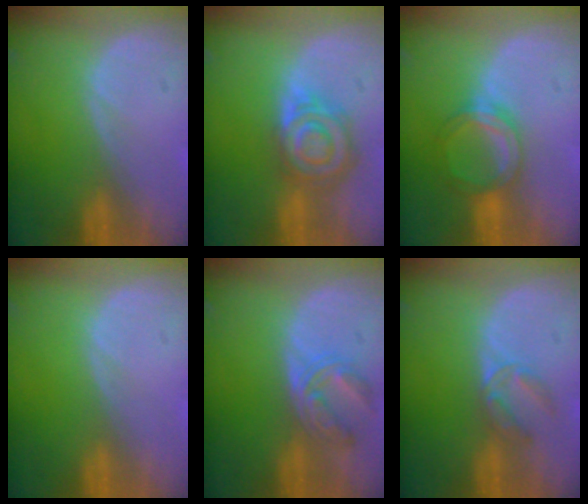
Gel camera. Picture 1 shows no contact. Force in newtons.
{"total": 7.9, "press": 7.1, "slide": 3.6}
{"total": 5.2, "press": 4.9, "slide": 1.5}
{"total": 0.0}
{"total": 5.4, "press": 5.1, "slide": 1.8}
{"total": 3.5, "press": 3.3, "slide": 1.0}